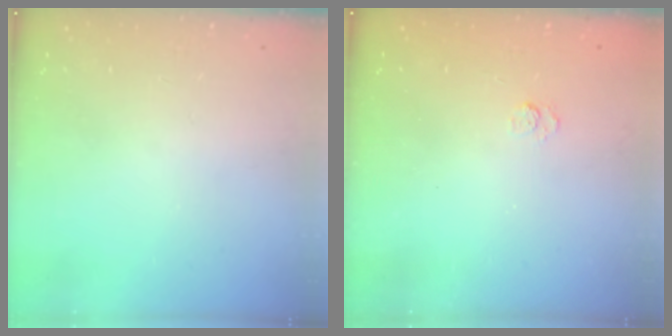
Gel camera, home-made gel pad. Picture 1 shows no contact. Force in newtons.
{"total": 2.1, "press": 1.6, "slide": 1.3}